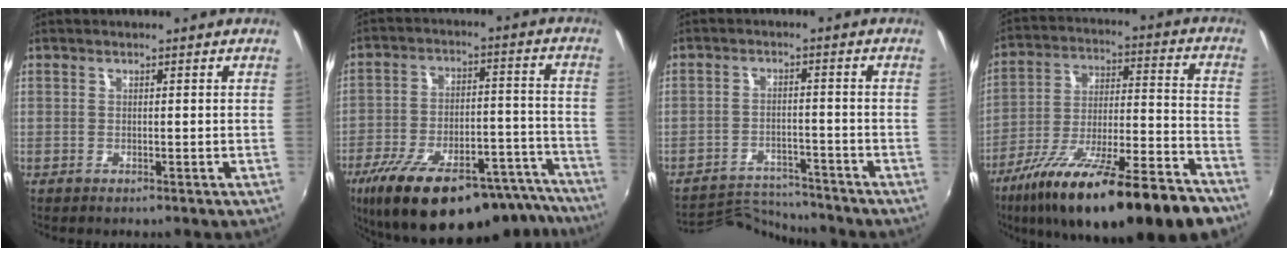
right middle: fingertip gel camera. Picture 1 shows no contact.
{"total": 28.3, "force": [-22.2, 9.0, 15.0], "torque": [-0.251, -0.019, -0.306]}
{"total": 8.5, "force": [-8.4, 0.6, 0.6], "torque": [-0.035, 0.007, -0.141]}
{"total": 26.8, "force": [-19.4, 5.1, 17.9], "torque": [-0.293, -0.058, -0.298]}